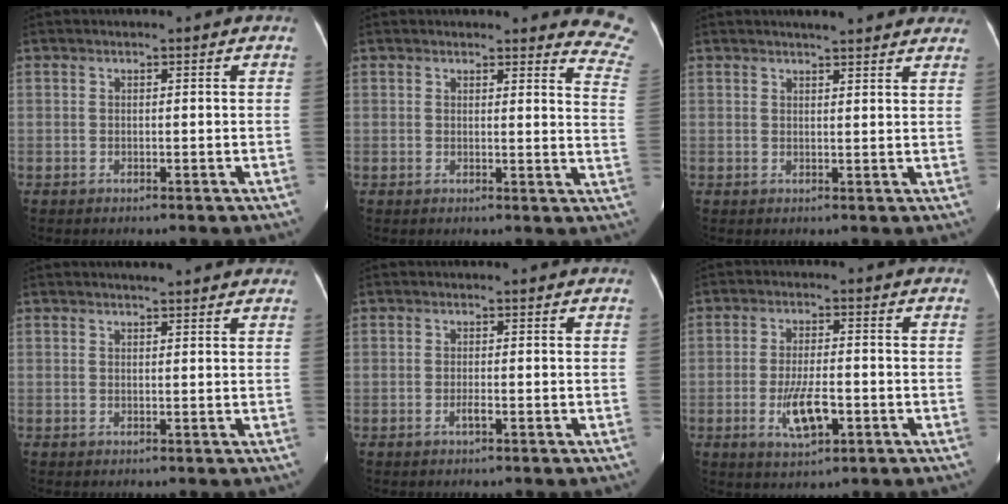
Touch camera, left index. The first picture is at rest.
{"total": 9.3, "force": [9.2, 0.9, 0.8], "torque": [0.029, -0.088, 0.055]}
{"total": 10.7, "force": [9.6, 1.8, 4.4], "torque": [-0.039, 0.012, 0.098]}
{"total": 6.1, "force": [5.3, 1.0, 2.7], "torque": [-0.031, 0.019, 0.058]}
{"total": 0.9, "force": [-0.5, 0.0, 0.7], "torque": [-0.016, -0.001, -0.009]}
{"total": 6.2, "force": [-2.1, 2.0, 5.5], "torque": [-0.106, -0.007, -0.034]}